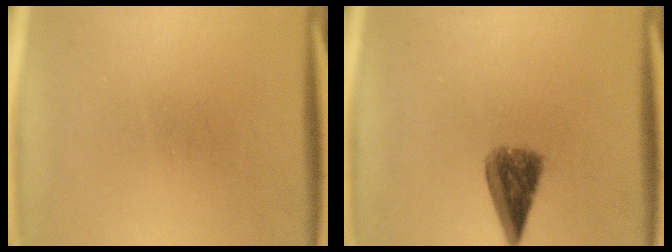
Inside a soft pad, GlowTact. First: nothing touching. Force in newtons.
{"total": 5.9}